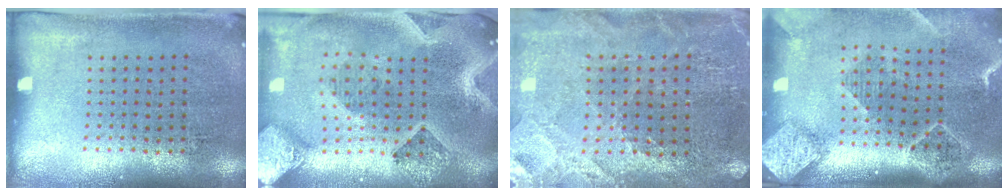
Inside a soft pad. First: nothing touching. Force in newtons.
{"total": 4.2, "press": 3.3, "slide": 2.6}
{"total": 1.5, "press": 1.4, "slide": 0.3}
{"total": 2.5, "press": 2.0, "slide": 1.5}